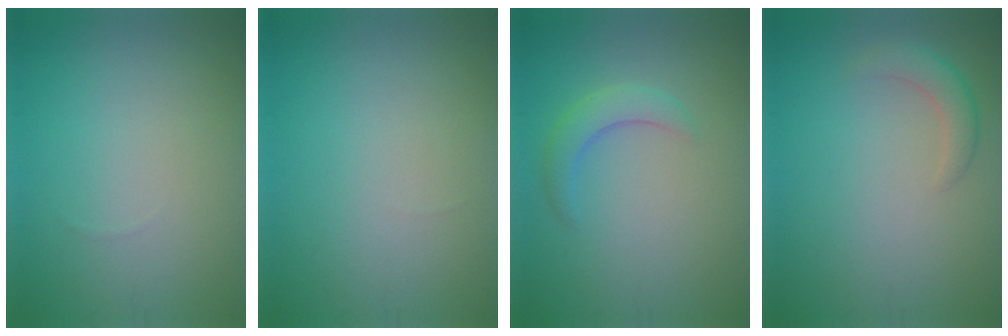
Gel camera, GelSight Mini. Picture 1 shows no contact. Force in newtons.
{"total": 0.0}
{"total": 2.5, "press": 2.5, "slide": 0.2}
{"total": 2.1, "press": 2.1, "slide": 0.2}